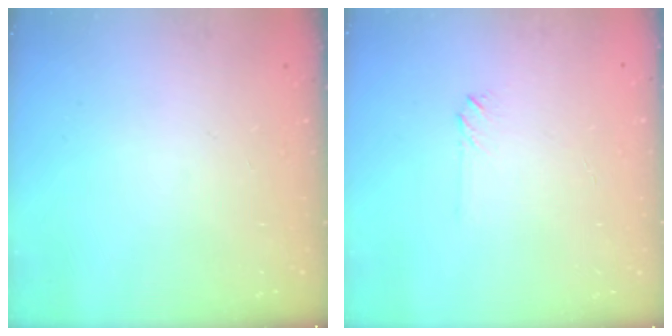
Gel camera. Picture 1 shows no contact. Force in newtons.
{"total": 2.0, "press": 2.0, "slide": 0.3}